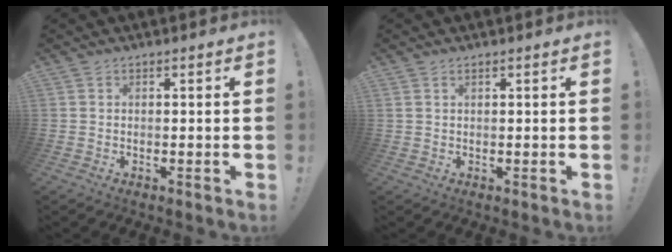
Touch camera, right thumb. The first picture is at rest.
{"total": 1.0, "force": [0.6, 0.4, 0.6], "torque": [-0.021, 0.004, 0.013]}